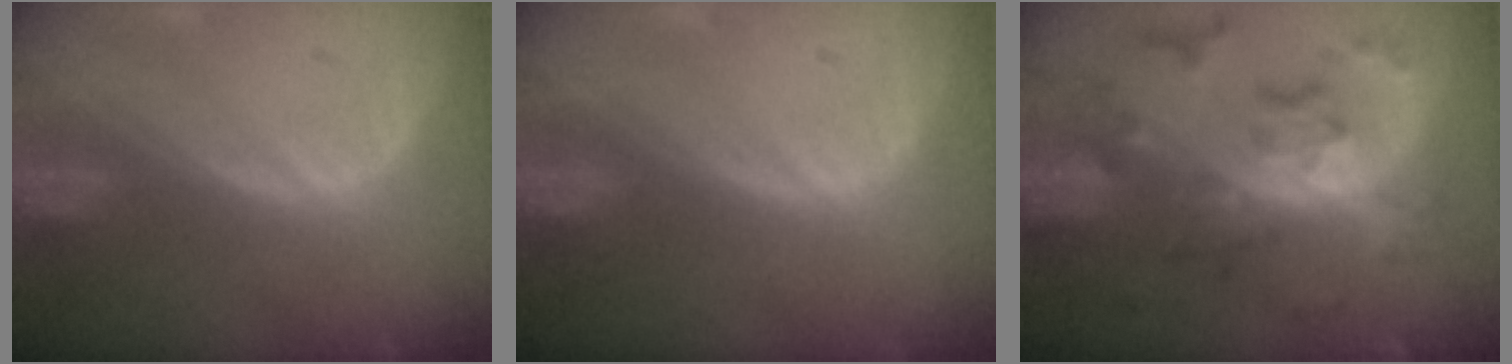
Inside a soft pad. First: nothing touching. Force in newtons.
{"total": 0.0}
{"total": 9.5, "press": 9.5, "slide": 0.8}